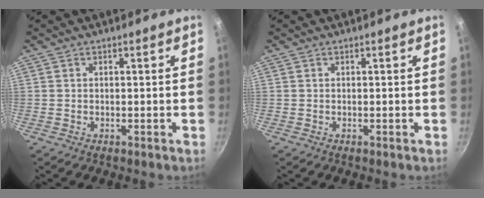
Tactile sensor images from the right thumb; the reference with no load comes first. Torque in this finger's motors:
{"motor_torque": [0.02, -0.01, 0.00, 0.00, 0.00]}